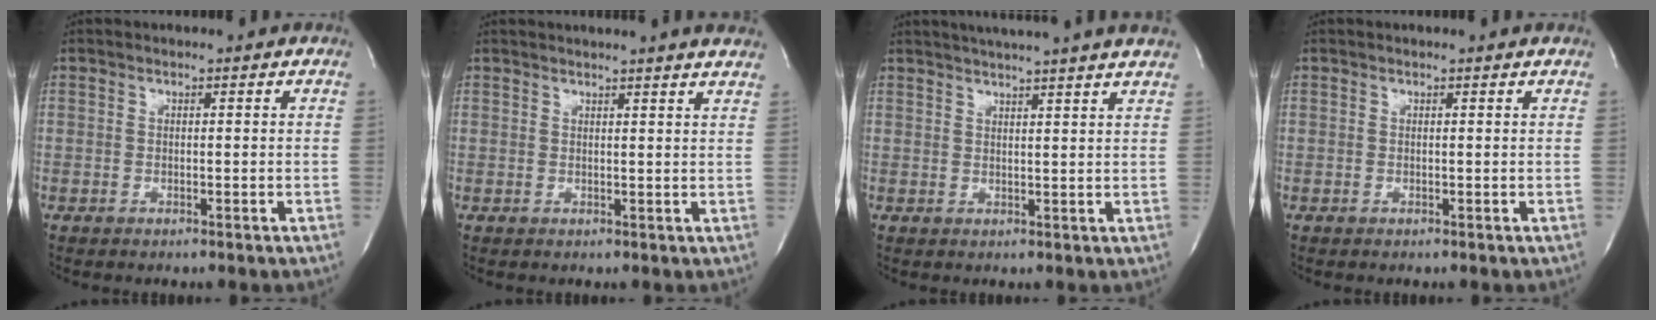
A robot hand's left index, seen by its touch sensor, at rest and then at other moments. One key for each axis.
{"total": 10.4, "fx": 9.6, "fy": -0.3, "fz": 4.0, "tx": -0.060, "ty": -0.002, "tz": 0.097}
{"total": 14.0, "fx": 12.4, "fy": -0.9, "fz": 6.3, "tx": -0.111, "ty": 0.005, "tz": 0.153}
{"total": 1.0, "fx": 0.9, "fy": -0.1, "fz": 0.2, "tx": -0.013, "ty": -0.001, "tz": 0.009}